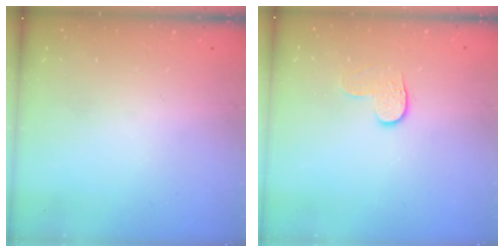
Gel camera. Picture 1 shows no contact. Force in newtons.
{"total": 3.7, "press": 3.7, "slide": 0.2}